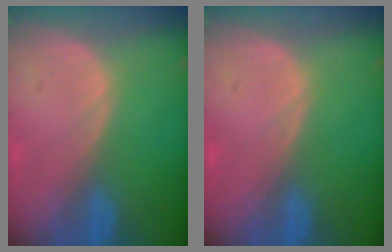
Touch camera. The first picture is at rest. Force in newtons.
{"total": 0.0}